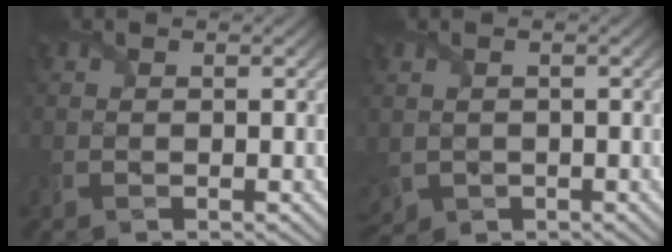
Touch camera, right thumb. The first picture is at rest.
{"total": 3.2, "force": [-0.5, 2.5, 2.0], "torque": [-0.064, -0.015, -0.007]}